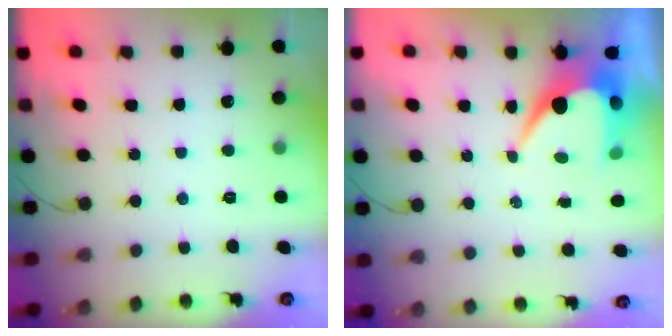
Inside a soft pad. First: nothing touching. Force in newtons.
{"total": 8.5, "press": 8.4, "slide": 0.9}